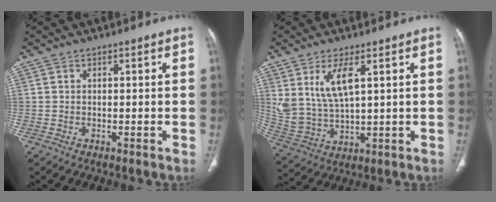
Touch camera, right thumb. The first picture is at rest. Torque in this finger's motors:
{"motor_torque": [0.05, 0.33, 0.61, 1.05, 0.25]}